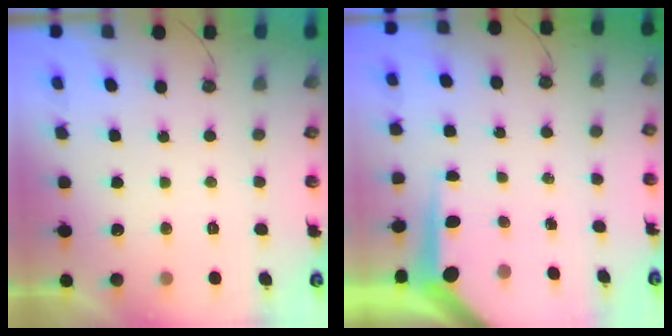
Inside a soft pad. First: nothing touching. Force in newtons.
{"total": 6.0, "press": 6.0, "slide": 0.6}